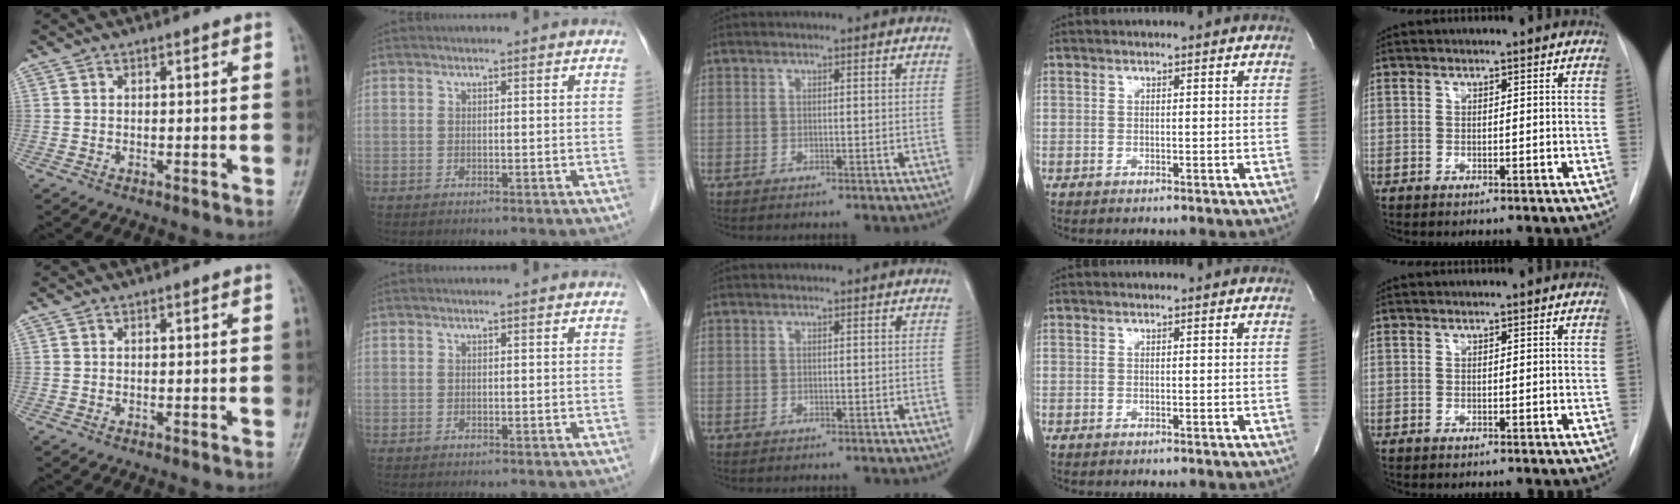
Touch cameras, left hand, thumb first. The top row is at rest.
{}